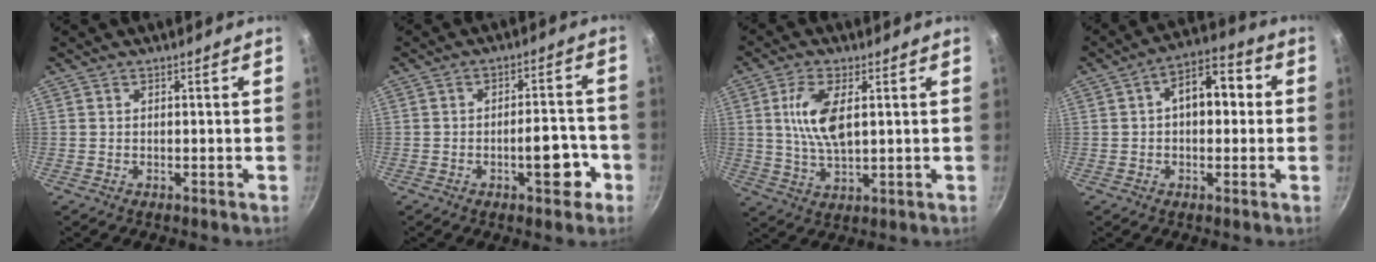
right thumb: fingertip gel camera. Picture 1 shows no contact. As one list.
[{"total": 7.7, "force": [-3.0, 3.3, 6.3], "torque": [-0.054, 0.027, -0.041]}, {"total": 9.4, "force": [2.0, 4.1, 8.2], "torque": [-0.157, -0.006, 0.041]}, {"total": 10.1, "force": [1.1, 6.2, 7.9], "torque": [-0.076, 0.028, 0.003]}]